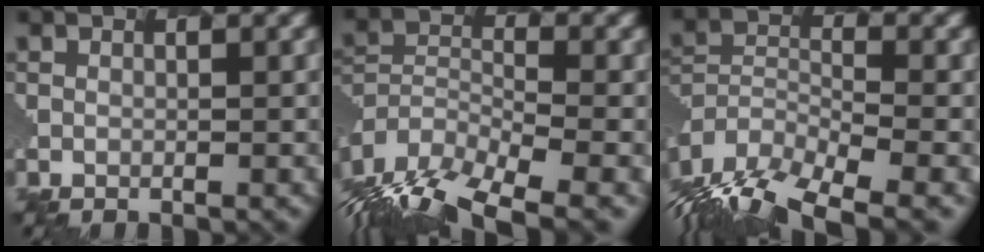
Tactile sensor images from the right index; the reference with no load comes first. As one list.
[{"total": 11.1, "force": [-8.8, 3.7, 5.5], "torque": [-0.129, -0.005, -0.141]}, {"total": 9.9, "force": [-8.1, 3.3, 4.7], "torque": [-0.114, -0.007, -0.139]}]